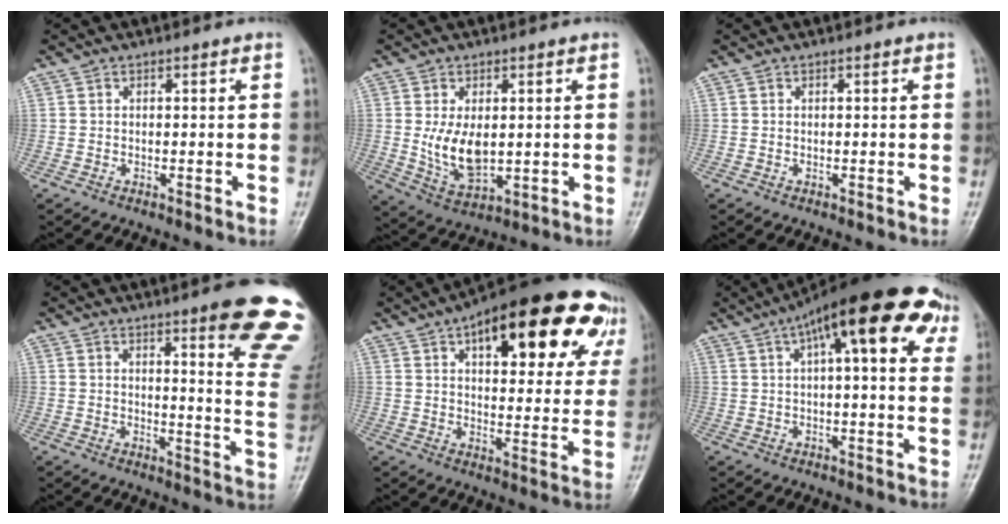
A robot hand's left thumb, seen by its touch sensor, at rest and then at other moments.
{"total": 8.3, "force": [0.4, 4.8, 6.7], "torque": [-0.111, -0.014, 0.021]}
{"total": 0.0}
{"total": 16.8, "force": [10.7, 2.2, 12.8], "torque": [-0.125, -0.062, 0.120]}
{"total": 25.8, "force": [12.7, 10.6, 19.7], "torque": [-0.235, -0.001, 0.172]}
{"total": 21.2, "force": [9.1, 6.9, 17.8], "torque": [-0.252, 0.032, 0.124]}